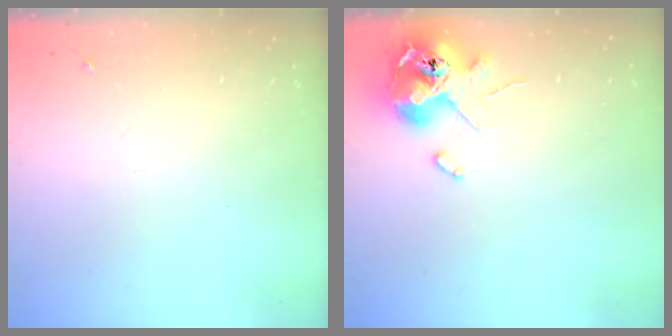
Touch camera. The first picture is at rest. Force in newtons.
{"total": 12.7, "press": 12.5, "slide": 2.1}